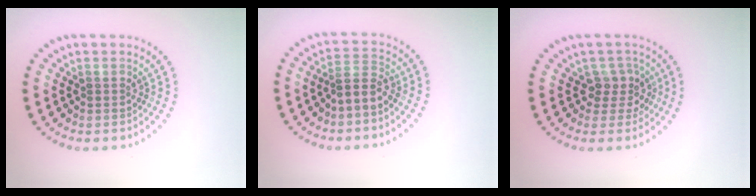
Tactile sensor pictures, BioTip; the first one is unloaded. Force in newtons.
{"total": 2.1, "press": 1.5, "slide": 1.4}
{"total": 2.5, "press": 2.0, "slide": 1.6}